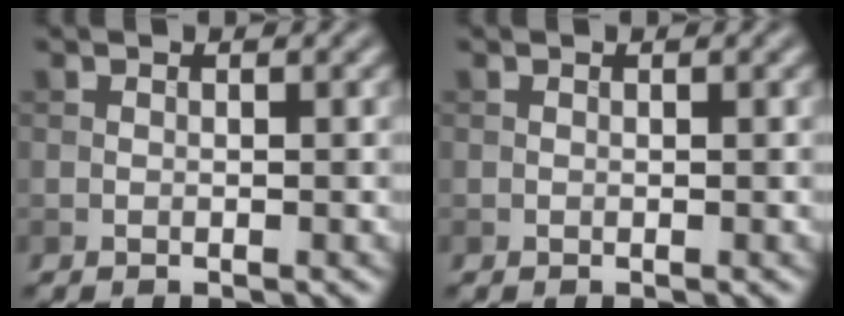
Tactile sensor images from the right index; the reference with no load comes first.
{"total": 0.0}